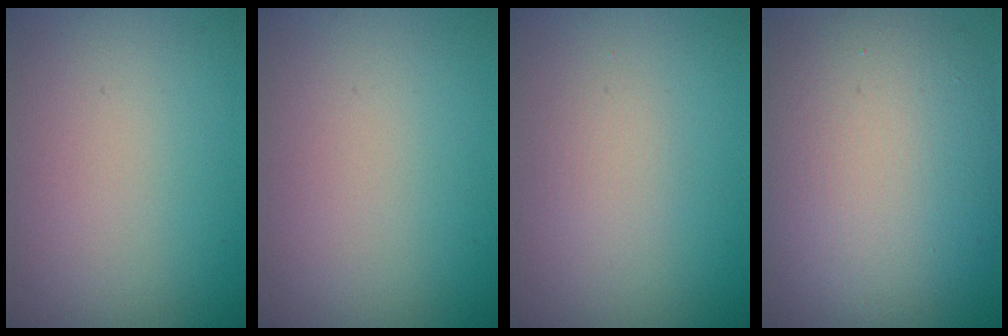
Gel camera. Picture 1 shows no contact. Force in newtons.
{"total": 0.0}
{"total": 1.1, "press": 1.1, "slide": 0.0}
{"total": 12.0, "press": 12.0, "slide": 0.2}